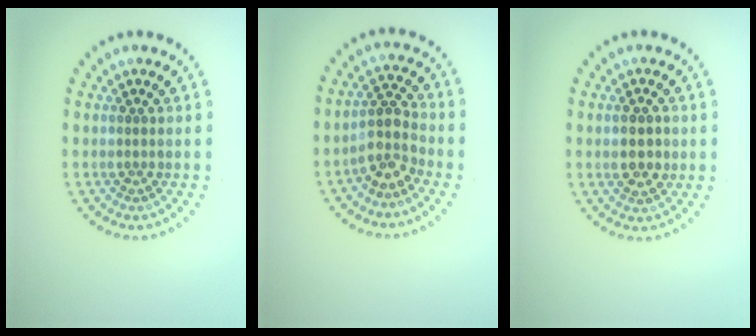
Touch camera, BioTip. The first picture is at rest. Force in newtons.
{"total": 2.9, "press": 2.4, "slide": 1.7}
{"total": 2.2, "press": 2.1, "slide": 0.1}